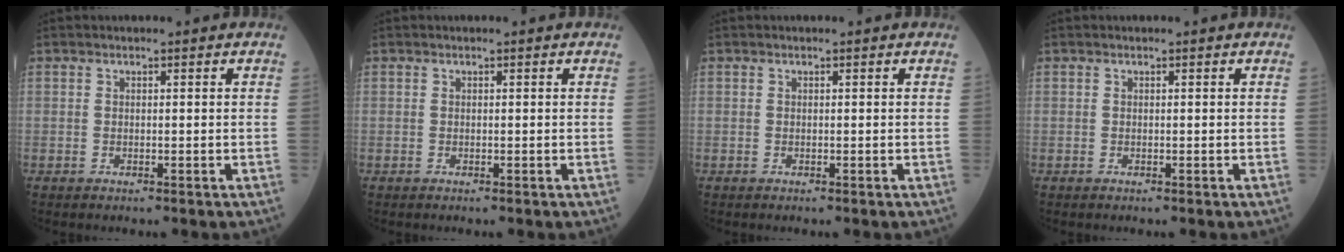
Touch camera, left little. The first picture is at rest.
{"total": 0.0}
{"total": 0.0}
{"total": 0.0}